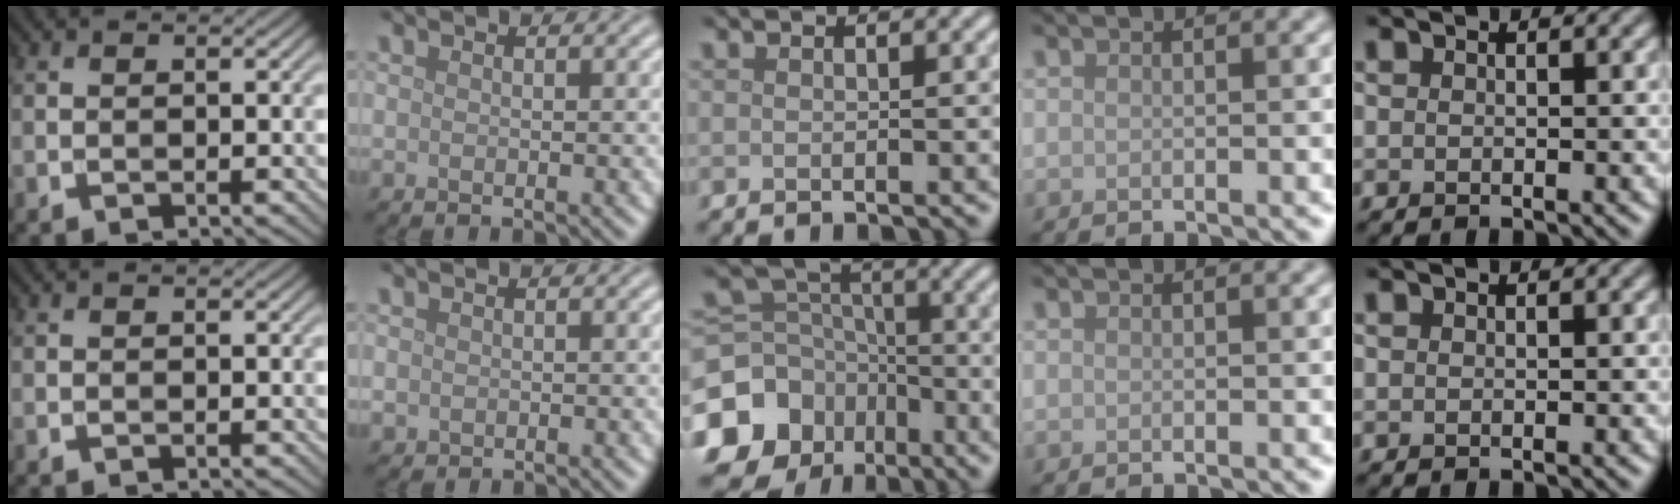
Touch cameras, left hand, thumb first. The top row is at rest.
{"index": {"total": 0.7, "force": [0.0, 0.6, 0.1], "torque": [0.000, -0.002, 0.000]}, "middle": {"total": 15.8, "force": [-8.6, 12.4, 4.7], "torque": [-0.136, -0.055, -0.152]}}